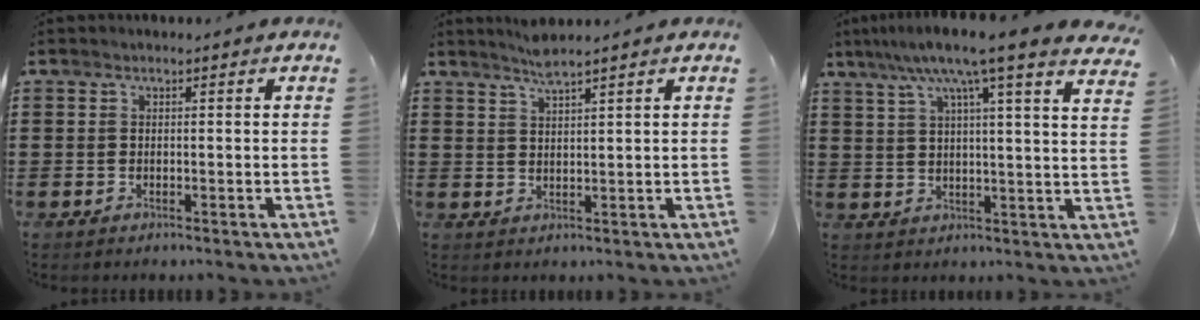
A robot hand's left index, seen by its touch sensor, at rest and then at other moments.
{"total": 2.9, "force": [2.5, -0.1, 1.5], "torque": [-0.033, 0.000, 0.046]}
{"total": 9.2, "force": [6.8, -0.2, 6.3], "torque": [-0.137, -0.027, 0.108]}